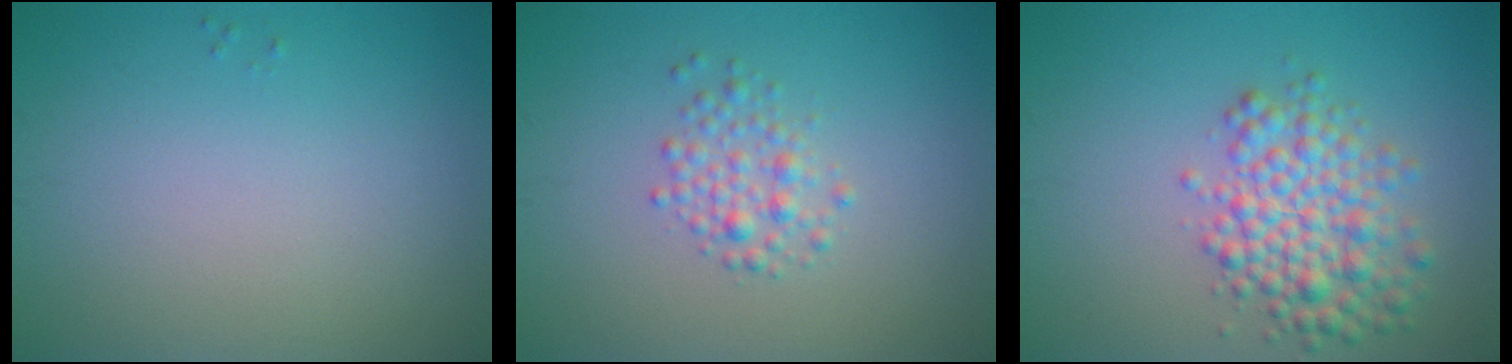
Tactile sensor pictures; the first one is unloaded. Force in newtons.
{"total": 2.0, "press": 2.0, "slide": 0.0}
{"total": 5.0, "press": 5.0, "slide": 0.1}